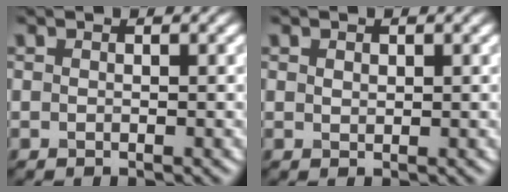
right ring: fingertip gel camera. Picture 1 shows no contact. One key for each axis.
{"total": 0.6, "fx": 0.4, "fy": 0.4, "fz": 0.3, "tx": -0.006, "ty": -0.001, "tz": 0.009}